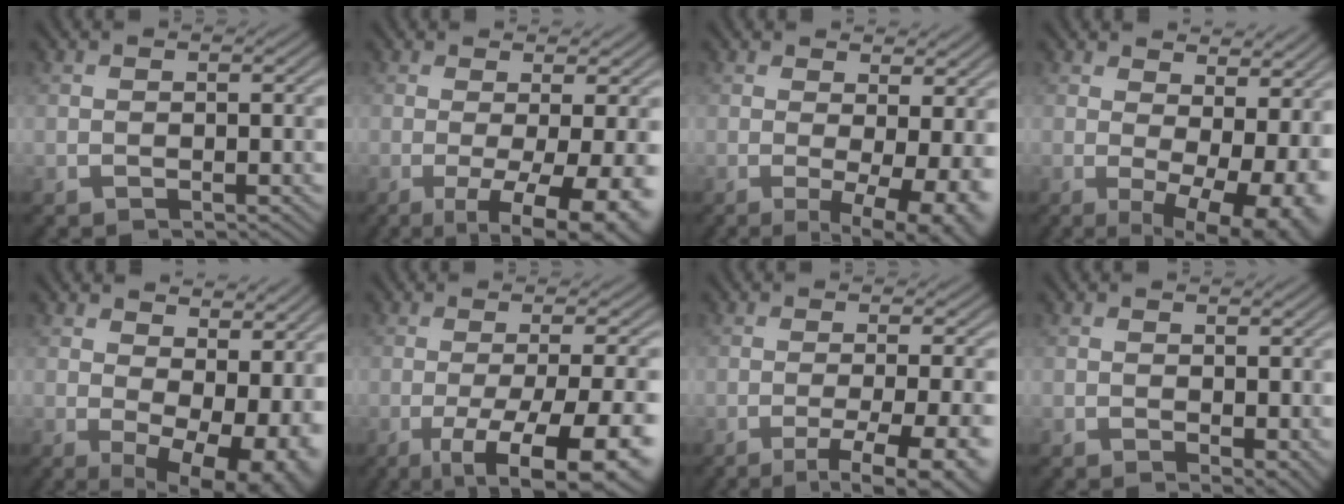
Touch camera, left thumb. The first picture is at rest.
{"total": 9.4, "force": [-2.0, 2.6, 8.8], "torque": [-0.121, -0.006, -0.020]}
{"total": 8.3, "force": [-0.2, 2.7, 7.9], "torque": [-0.105, -0.008, 0.002]}
{"total": 11.8, "force": [1.1, 5.5, 10.4], "torque": [-0.118, -0.011, 0.045]}
{"total": 13.0, "force": [2.0, 7.3, 10.6], "torque": [-0.129, -0.022, 0.071]}
{"total": 13.4, "force": [-5.3, 3.8, 11.7], "torque": [-0.146, -0.006, -0.067]}
{"total": 8.9, "force": [-3.7, 2.1, 7.8], "torque": [-0.102, -0.005, -0.041]}
{"total": 2.7, "force": [0.1, 1.5, 2.2], "torque": [-0.029, -0.007, 0.006]}